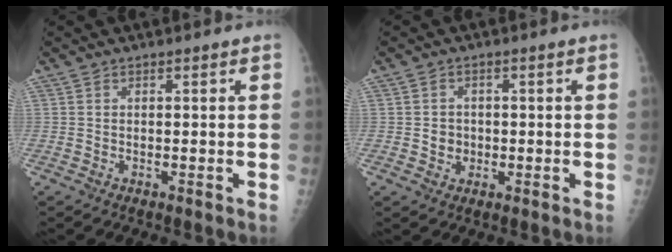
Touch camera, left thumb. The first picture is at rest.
{"total": 2.9, "force": [-0.3, 2.6, 1.1], "torque": [0.000, 0.006, -0.002]}